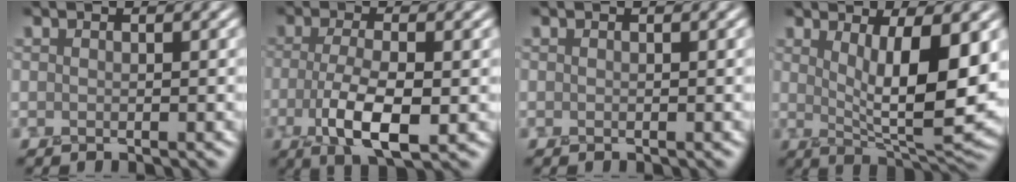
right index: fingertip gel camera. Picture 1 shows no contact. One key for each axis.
{"total": 5.6, "fx": -1.5, "fy": 2.1, "fz": 5.0, "tx": -0.106, "ty": -0.012, "tz": -0.027}
{"total": 0.0}
{"total": 8.3, "fx": 1.4, "fy": 2.4, "fz": 7.8, "tx": -0.125, "ty": -0.020, "tz": 0.034}